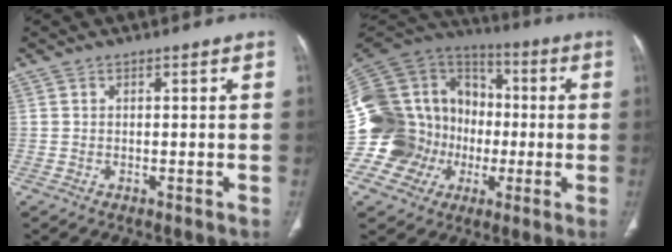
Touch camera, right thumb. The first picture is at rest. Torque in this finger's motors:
{"motor_torque": [1.89, 1.70, 0.85, -0.68, 0.29]}